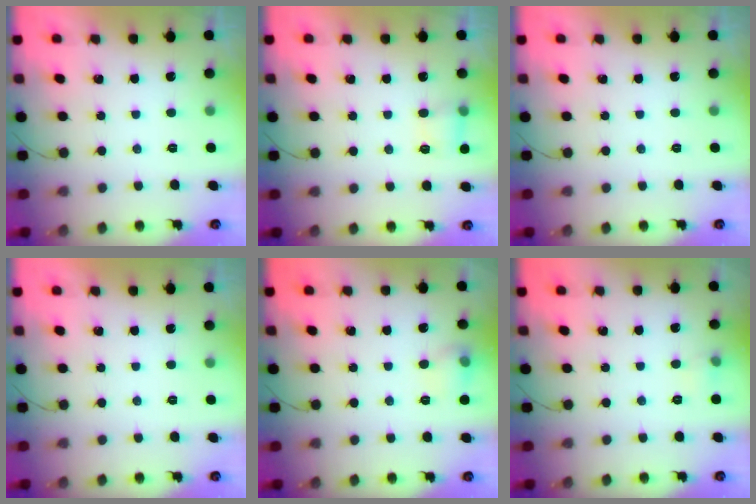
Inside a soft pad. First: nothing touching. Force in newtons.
{"total": 4.5, "press": 4.4, "slide": 1.2}
{"total": 0.0}
{"total": 0.0}
{"total": 6.5, "press": 6.4, "slide": 1.4}
{"total": 4.6, "press": 4.4, "slide": 1.3}